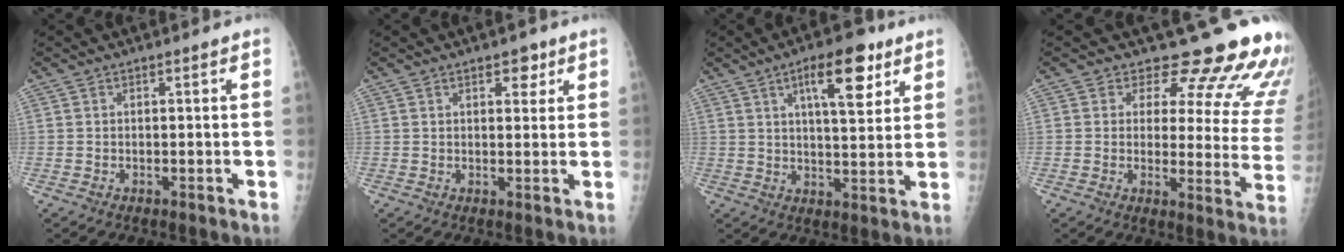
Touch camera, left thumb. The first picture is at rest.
{"total": 3.4, "force": [1.9, 2.0, 2.0], "torque": [-0.006, -0.007, 0.023]}
{"total": 11.3, "force": [5.7, 4.2, 8.9], "torque": [-0.112, -0.022, 0.083]}
{"total": 19.0, "force": [16.1, 7.0, 7.3], "torque": [-0.043, -0.117, 0.170]}